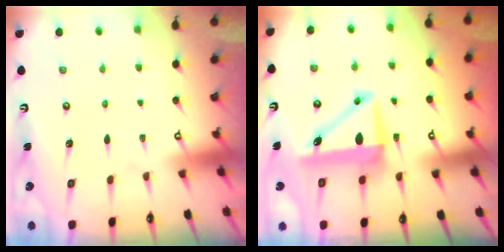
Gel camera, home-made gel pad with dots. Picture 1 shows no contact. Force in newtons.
{"total": 9.5, "press": 9.3, "slide": 2.1}